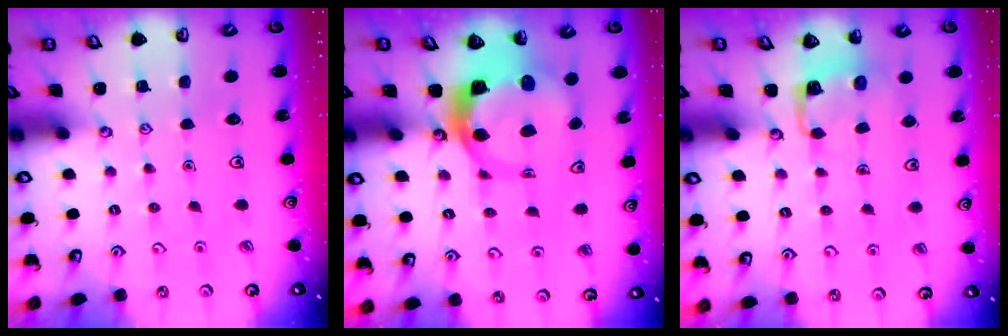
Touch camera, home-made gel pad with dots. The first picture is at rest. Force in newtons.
{"total": 7.3, "press": 7.2, "slide": 1.2}
{"total": 3.8, "press": 3.8, "slide": 0.3}